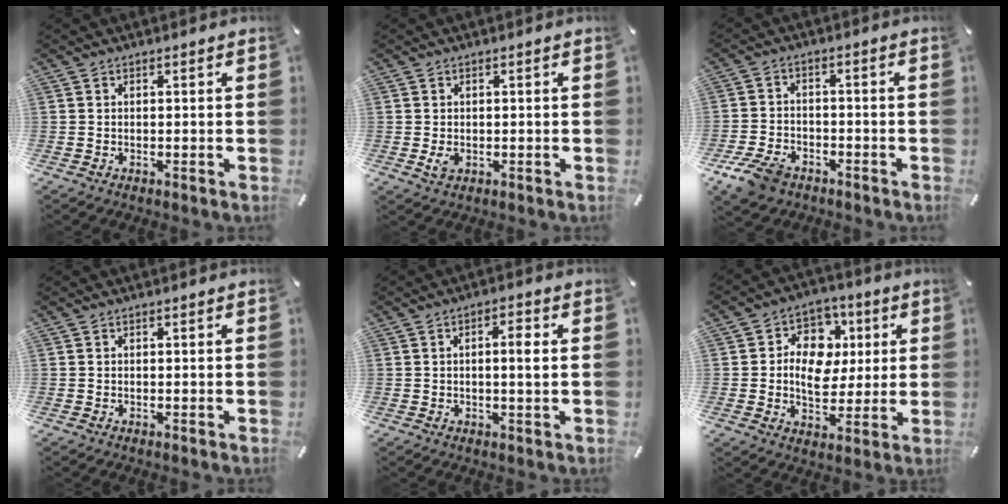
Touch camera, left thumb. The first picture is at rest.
{"total": 2.0, "force": [-0.3, 1.5, 1.4], "torque": [-0.031, -0.001, -0.005]}
{"total": 7.5, "force": [-4.6, 4.8, 3.5], "torque": [-0.078, 0.022, -0.088]}
{"total": 0.0}
{"total": 3.9, "force": [0.6, 0.9, 3.8], "torque": [-0.065, 0.004, 0.004]}
{"total": 11.7, "force": [0.9, 9.6, 6.6], "torque": [-0.093, 0.008, 0.020]}